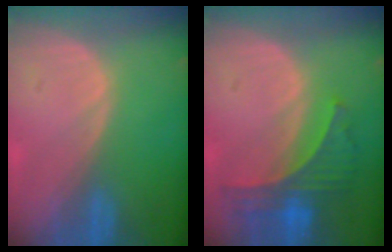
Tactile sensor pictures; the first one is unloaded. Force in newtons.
{"total": 7.2, "press": 6.4, "slide": 3.3}